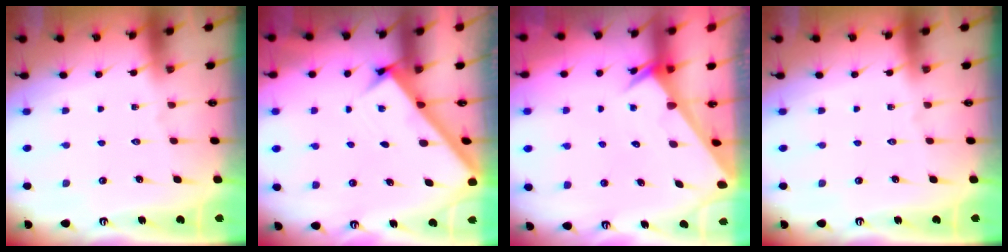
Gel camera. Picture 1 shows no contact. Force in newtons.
{"total": 2.4, "press": 2.4, "slide": 0.2}
{"total": 2.0, "press": 2.0, "slide": 0.1}
{"total": 0.0}